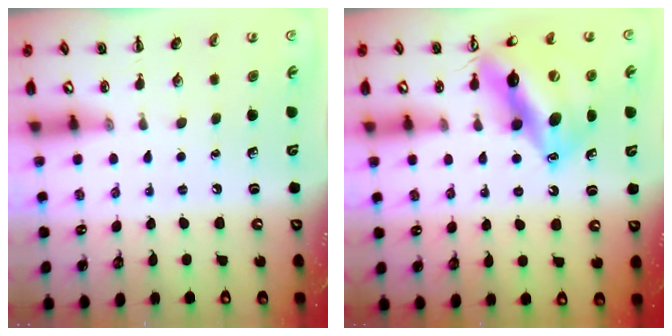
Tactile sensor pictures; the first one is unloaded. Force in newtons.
{"total": 16.6, "press": 16.3, "slide": 3.1}